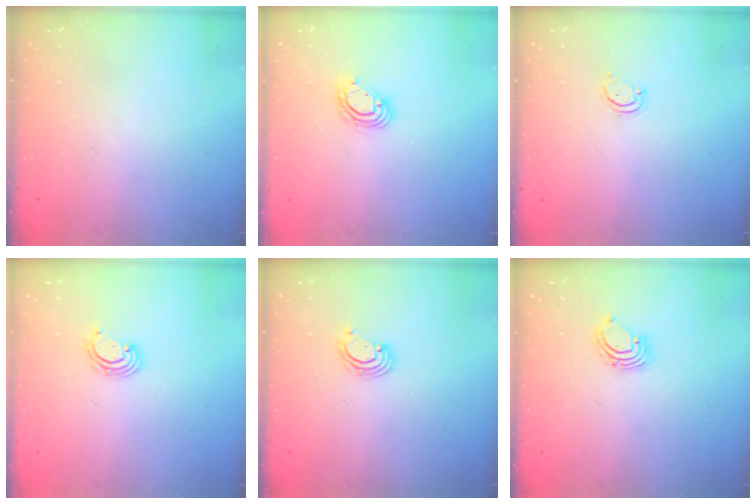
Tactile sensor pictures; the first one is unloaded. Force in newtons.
{"total": 6.6, "press": 6.6, "slide": 0.9}
{"total": 2.7, "press": 2.6, "slide": 0.3}
{"total": 2.6, "press": 2.6, "slide": 0.2}
{"total": 2.6, "press": 2.6, "slide": 0.2}
{"total": 2.2, "press": 2.2, "slide": 0.2}